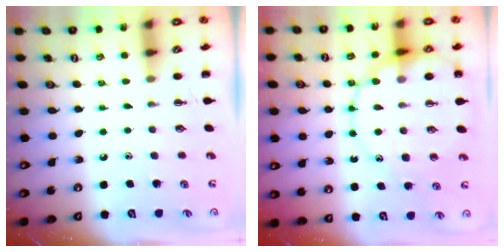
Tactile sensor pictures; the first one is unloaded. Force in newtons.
{"total": 17.6, "press": 17.3, "slide": 2.9}